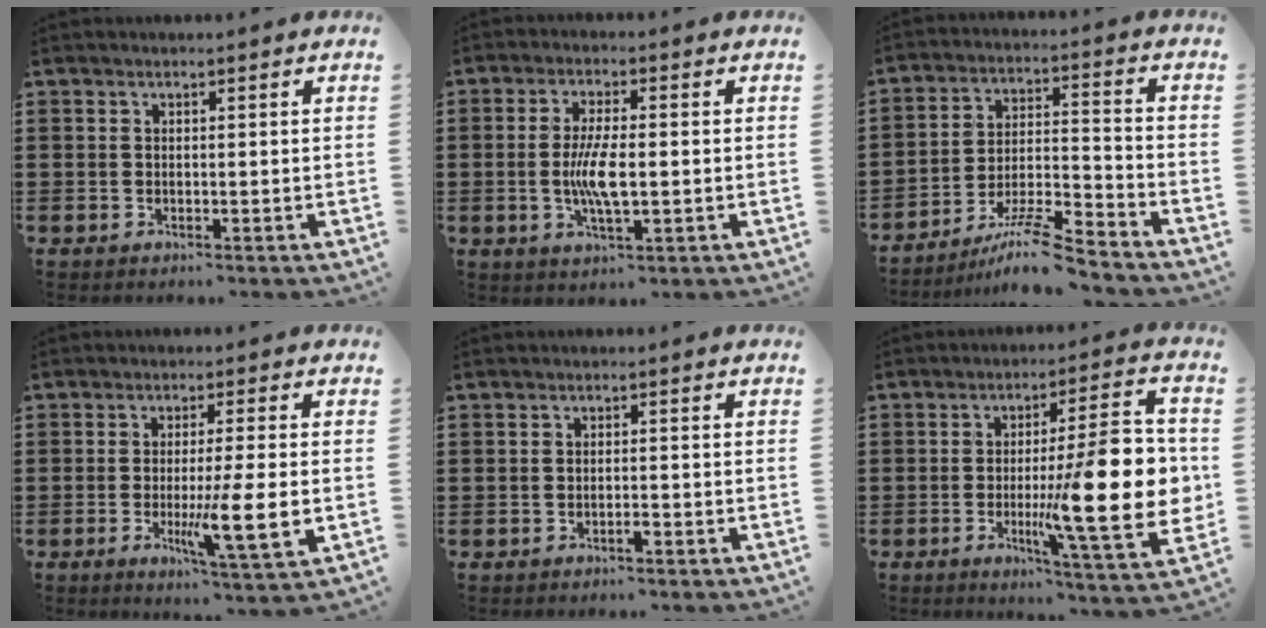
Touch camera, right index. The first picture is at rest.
{"total": 6.3, "force": [-0.6, 1.7, 6.1], "torque": [-0.128, -0.007, -0.018]}
{"total": 9.4, "force": [-8.1, 0.4, 4.9], "torque": [-0.088, 0.008, -0.155]}
{"total": 8.6, "force": [-1.5, 0.4, 8.5], "torque": [-0.153, -0.020, -0.026]}
{"total": 1.1, "force": [-0.7, 0.2, 0.9], "torque": [-0.018, -0.004, -0.012]}
{"total": 18.4, "force": [-0.9, 4.1, 17.9], "torque": [-0.261, -0.020, -0.008]}